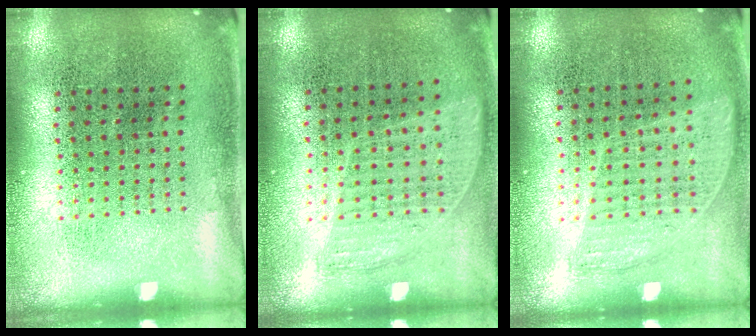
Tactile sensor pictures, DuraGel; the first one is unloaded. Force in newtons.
{"total": 0.9, "press": 0.8, "slide": 0.4}
{"total": 0.9, "press": 0.8, "slide": 0.4}